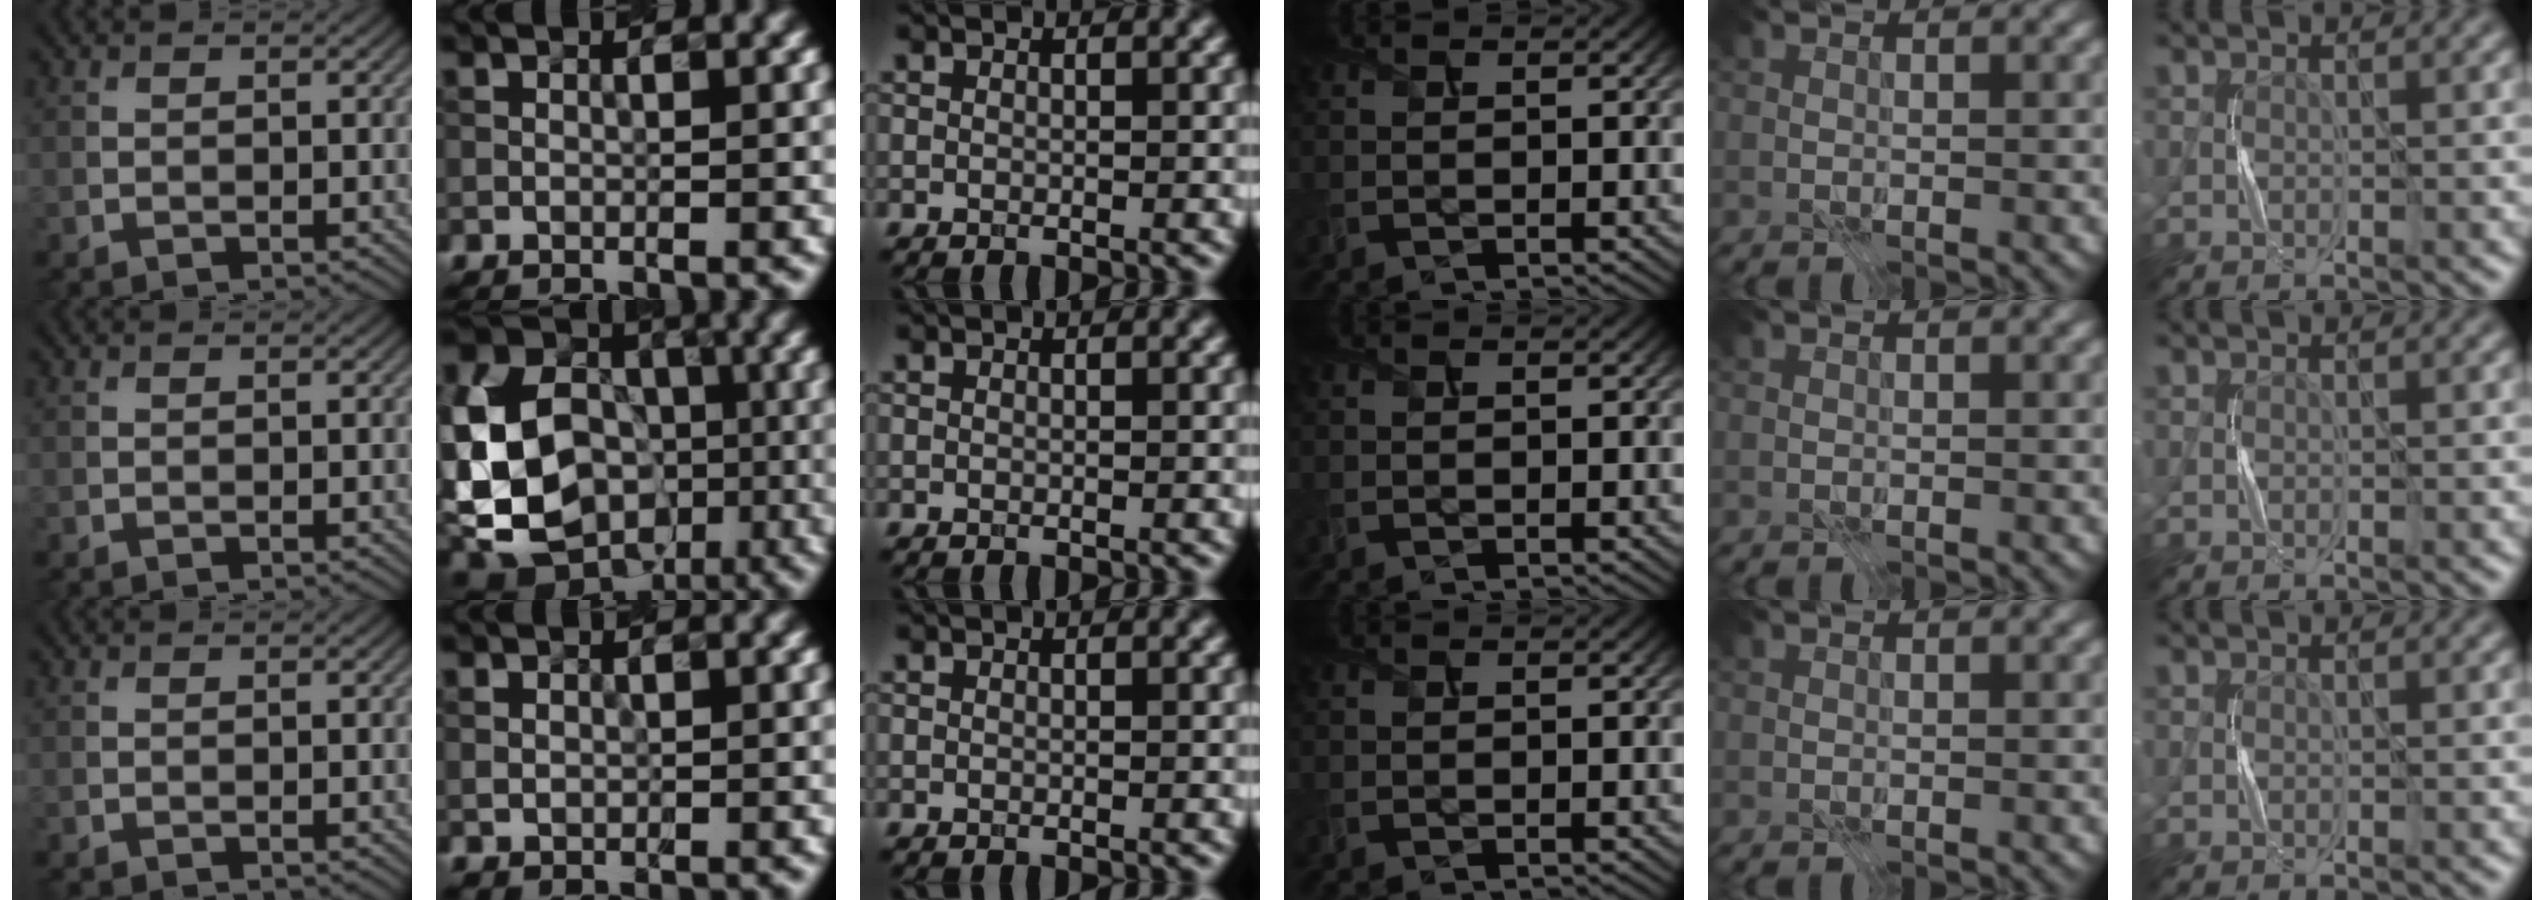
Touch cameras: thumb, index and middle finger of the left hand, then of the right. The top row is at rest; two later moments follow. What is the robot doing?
{"motion": "press", "object": "calculator"}